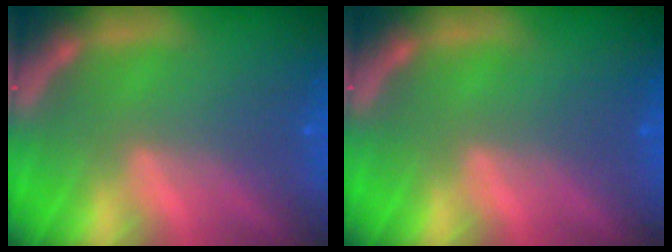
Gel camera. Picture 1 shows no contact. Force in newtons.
{"total": 0.0}